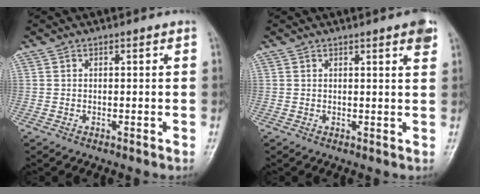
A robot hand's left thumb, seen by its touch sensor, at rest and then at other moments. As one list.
[{"total": 3.3, "force": [2.0, 0.4, 2.6], "torque": [-0.027, -0.007, 0.022]}]